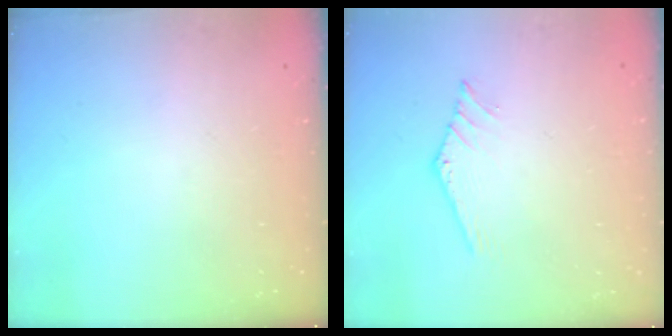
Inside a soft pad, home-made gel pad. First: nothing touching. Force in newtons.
{"total": 1.0, "press": 1.0, "slide": 0.1}